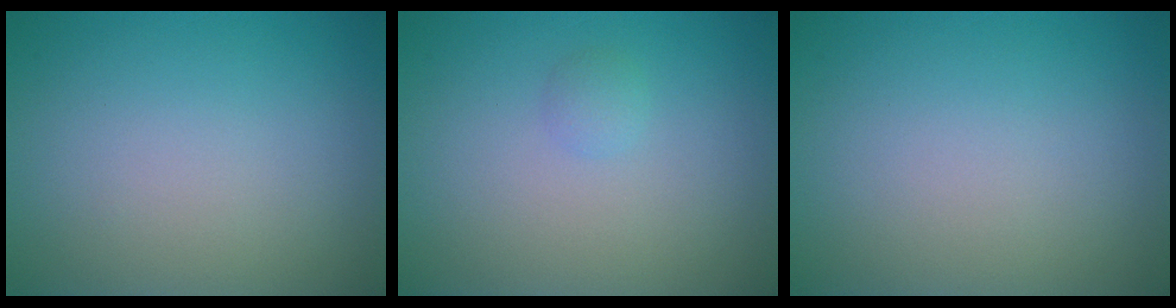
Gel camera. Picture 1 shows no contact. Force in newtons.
{"total": 0.8, "press": 0.8, "slide": 0.1}
{"total": 0.0}